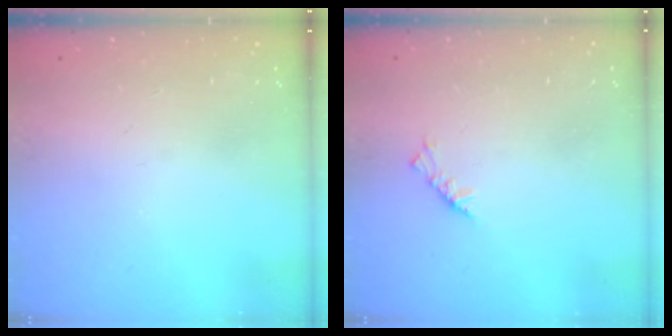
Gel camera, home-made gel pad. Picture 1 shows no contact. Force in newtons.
{"total": 3.7, "press": 3.7, "slide": 0.8}